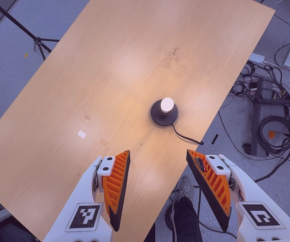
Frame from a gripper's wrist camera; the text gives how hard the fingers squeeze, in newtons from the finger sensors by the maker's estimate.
{"total": 0.0}